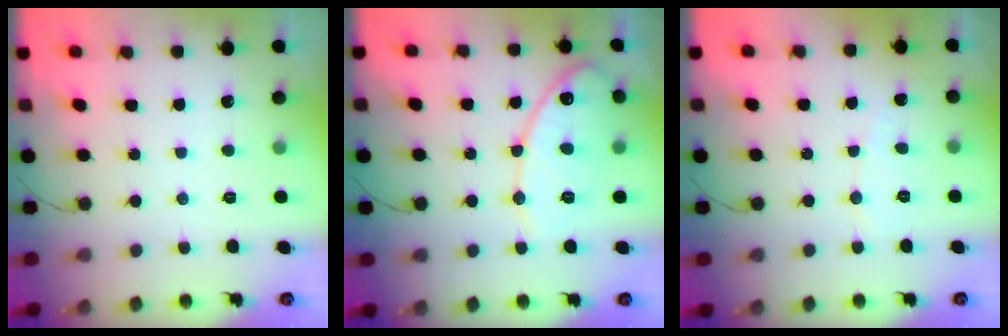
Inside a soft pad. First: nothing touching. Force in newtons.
{"total": 13.6, "press": 13.6, "slide": 0.9}
{"total": 3.0, "press": 3.0, "slide": 0.3}